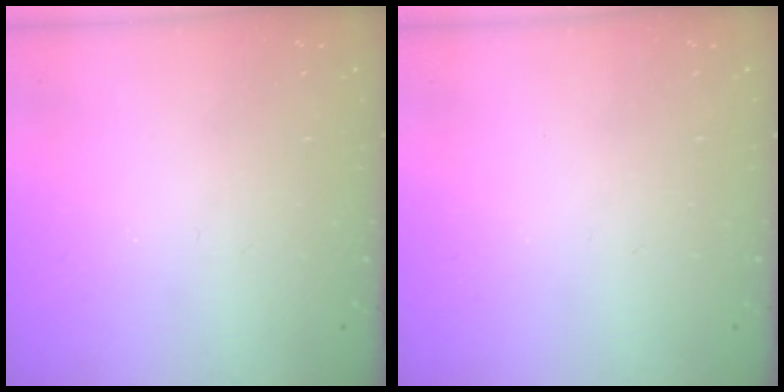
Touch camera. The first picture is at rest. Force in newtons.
{"total": 0.0}